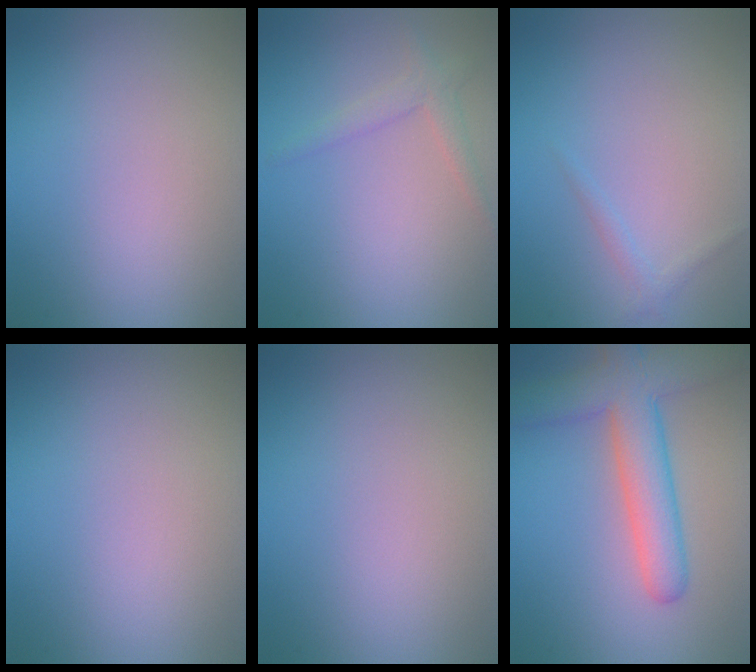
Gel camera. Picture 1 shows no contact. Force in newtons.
{"total": 1.8, "press": 1.8, "slide": 0.2}
{"total": 0.9, "press": 0.9, "slide": 0.1}
{"total": 0.0}
{"total": 0.0}
{"total": 6.9, "press": 6.9, "slide": 0.4}